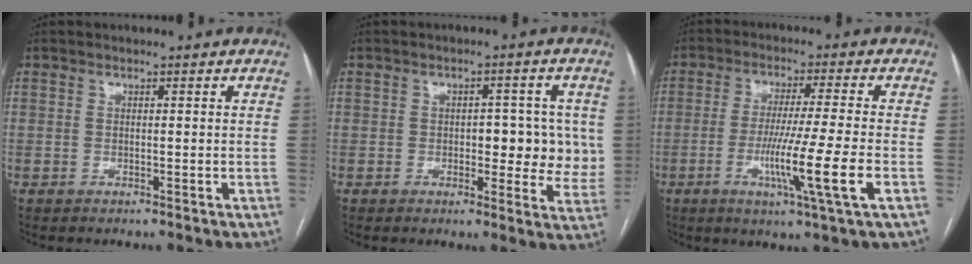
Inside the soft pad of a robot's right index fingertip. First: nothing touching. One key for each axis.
{"total": 7.2, "fx": 0.3, "fy": 3.9, "fz": 6.0, "tx": -0.053, "ty": 0.011, "tz": 0.005}
{"total": 11.2, "fx": -3.4, "fy": -1.6, "fz": 10.5, "tx": -0.192, "ty": -0.028, "tz": -0.062}